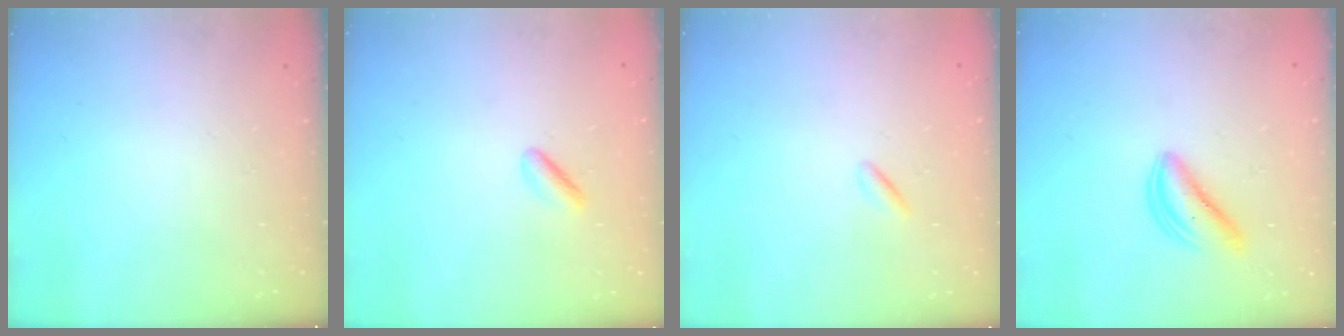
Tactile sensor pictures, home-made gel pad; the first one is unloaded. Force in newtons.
{"total": 1.9, "press": 1.6, "slide": 1.0}
{"total": 0.5, "press": 0.4, "slide": 0.4}
{"total": 4.8, "press": 4.8, "slide": 0.3}